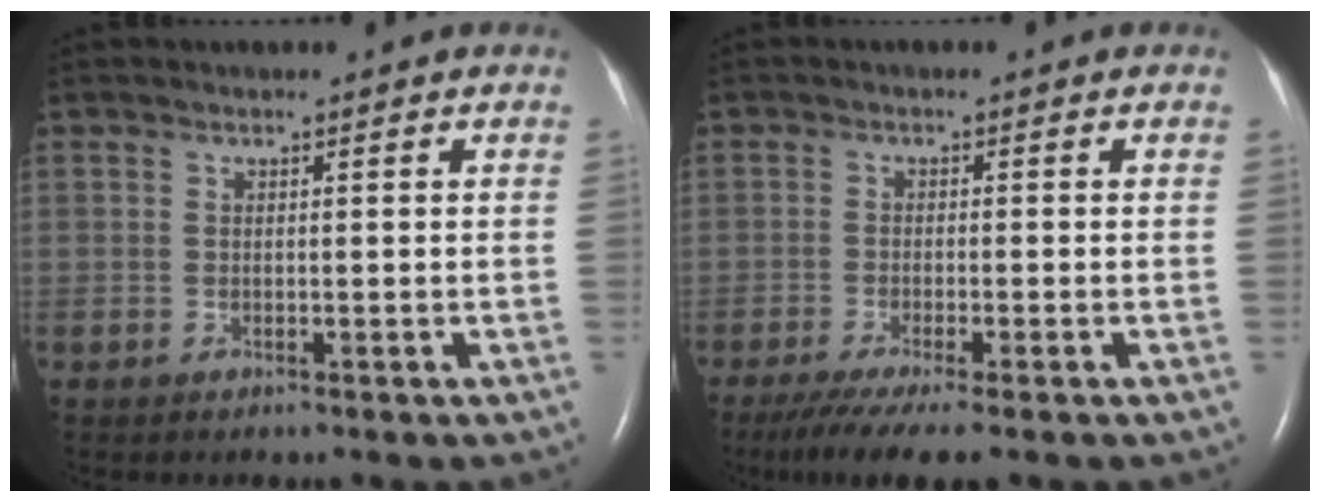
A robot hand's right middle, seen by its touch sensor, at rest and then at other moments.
{"total": 7.6, "force": [-5.6, 0.5, 5.1], "torque": [-0.086, -0.021, -0.091]}